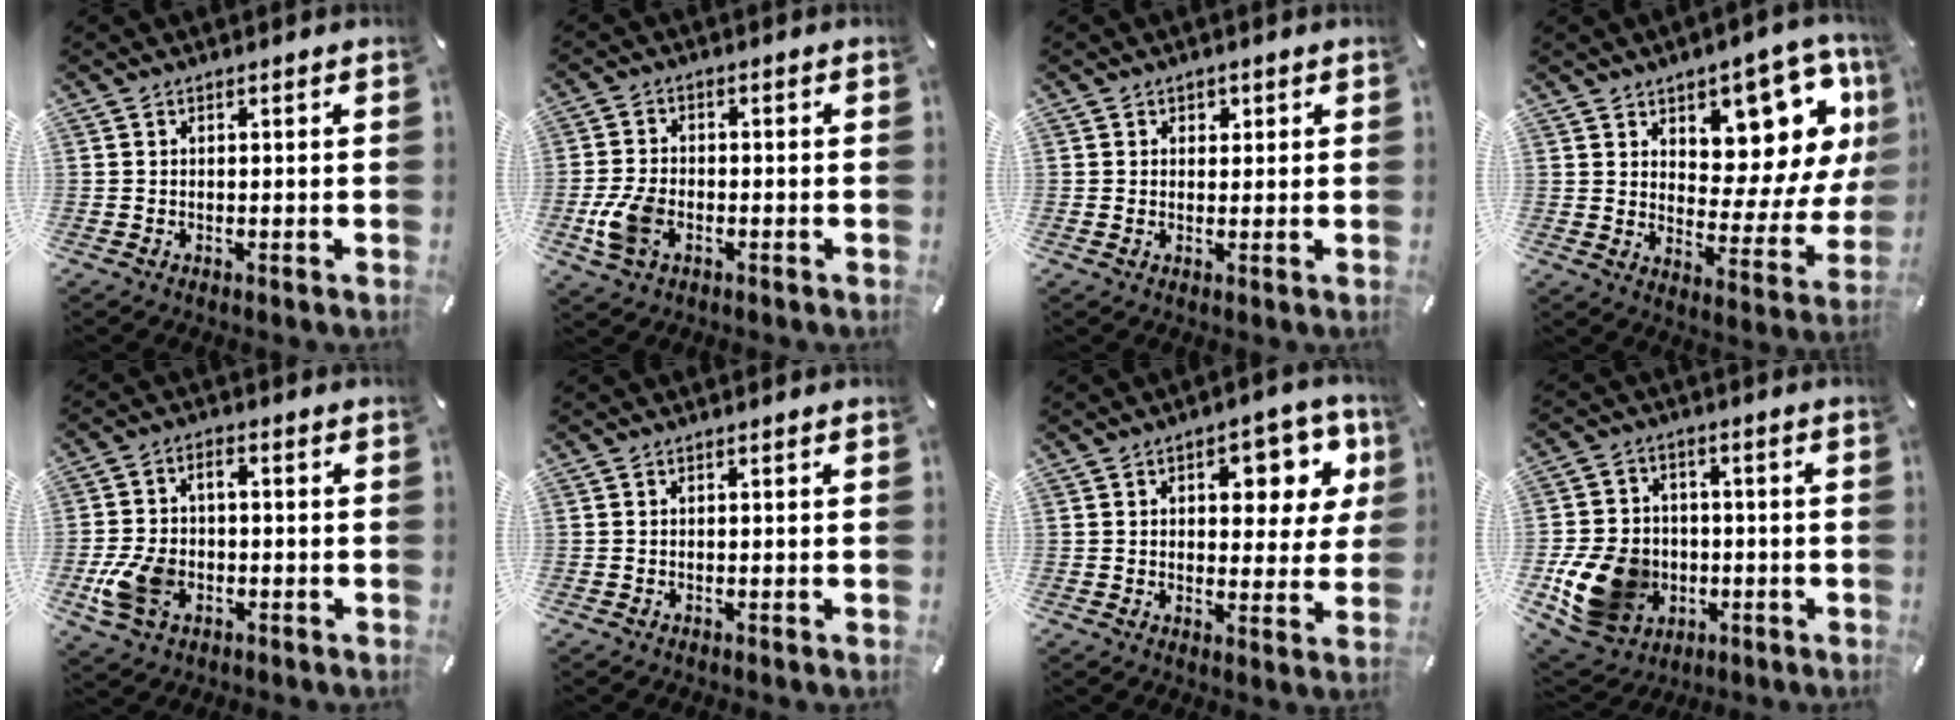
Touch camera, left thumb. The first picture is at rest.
{"total": 7.5, "force": [-2.5, 4.9, 5.1], "torque": [-0.119, 0.007, -0.047]}
{"total": 1.6, "force": [0.6, 1.4, 0.4], "torque": [0.006, -0.001, 0.005]}
{"total": 12.1, "force": [8.5, 6.5, 5.7], "torque": [-0.060, -0.090, 0.143]}
{"total": 9.0, "force": [-2.7, 6.2, 6.0], "torque": [-0.126, 0.013, -0.046]}
{"total": 0.0}
{"total": 12.3, "force": [4.8, 6.7, 9.1], "torque": [-0.105, -0.018, 0.075]}
{"total": 14.3, "force": [-3.7, 11.8, 7.2], "torque": [-0.145, 0.022, -0.059]}